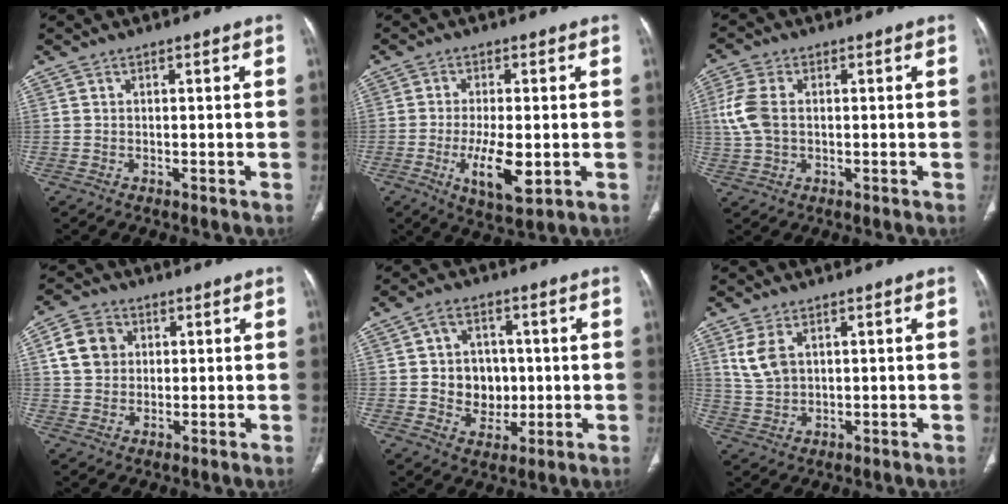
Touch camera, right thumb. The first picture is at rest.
{"total": 9.2, "force": [-2.1, 3.4, 8.3], "torque": [-0.145, -0.017, -0.033]}
{"total": 6.8, "force": [0.6, 4.4, 5.2], "torque": [-0.131, 0.010, 0.012]}
{"total": 7.6, "force": [2.0, 6.4, 3.7], "torque": [-0.045, 0.001, 0.034]}
{"total": 9.0, "force": [0.1, 7.7, 4.7], "torque": [-0.031, 0.005, 0.007]}
{"total": 5.6, "force": [2.3, 3.3, 3.9], "torque": [-0.079, -0.006, 0.056]}